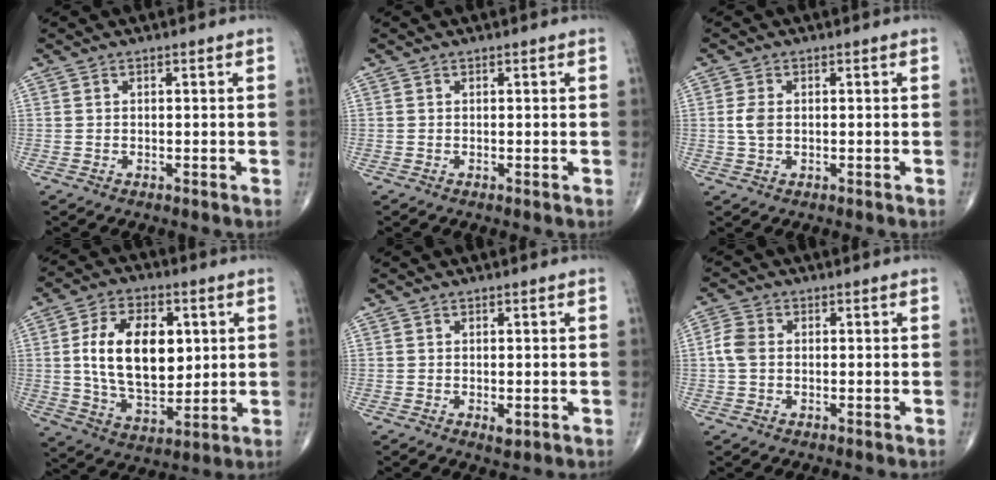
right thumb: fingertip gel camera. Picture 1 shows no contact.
{"total": 0.0}
{"total": 2.8, "force": [0.1, 1.7, 2.2], "torque": [-0.050, 0.002, 0.001]}
{"total": 16.8, "force": [2.7, 9.8, 13.3], "torque": [-0.202, -0.013, 0.052]}
{"total": 1.4, "force": [-0.2, 0.7, 1.2], "torque": [-0.017, -0.004, -0.002]}
{"total": 3.7, "force": [0.0, 2.7, 2.5], "torque": [-0.057, 0.010, -0.007]}